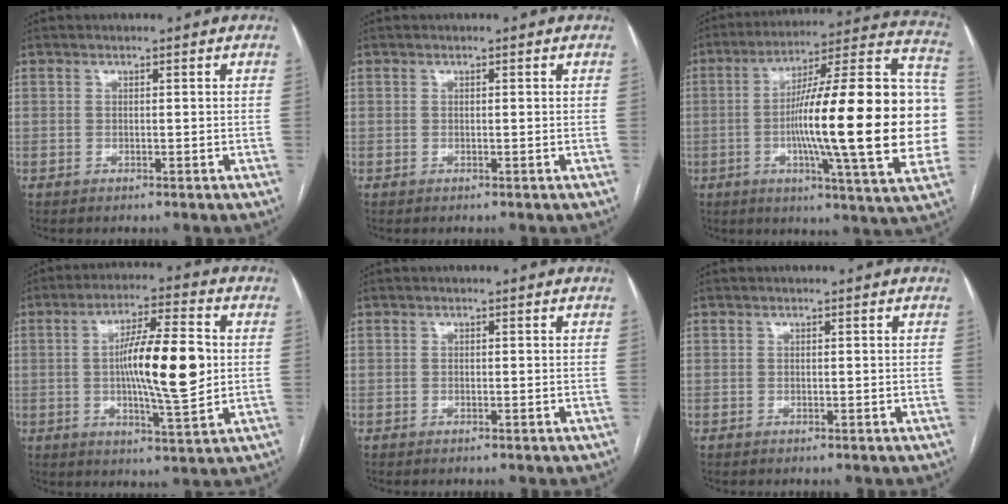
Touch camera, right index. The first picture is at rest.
{"total": 0.0}
{"total": 29.1, "force": [-2.6, 2.7, 28.8], "torque": [-0.360, 0.021, -0.050]}
{"total": 13.4, "force": [0.4, 1.8, 13.2], "torque": [-0.222, 0.003, 0.004]}
{"total": 0.0}
{"total": 0.0}